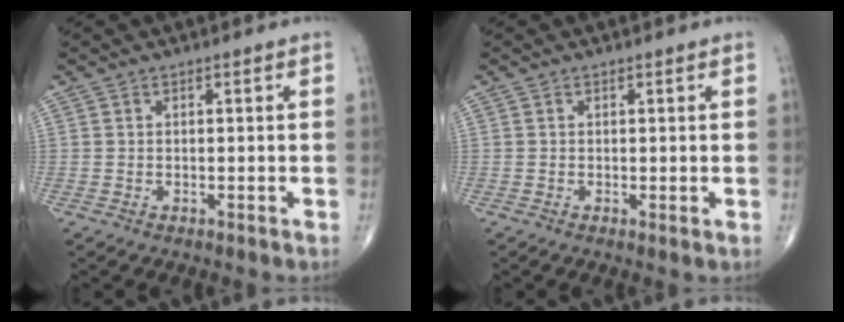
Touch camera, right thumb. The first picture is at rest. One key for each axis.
{"total": 0.6, "fx": 0.0, "fy": 0.1, "fz": 0.5, "tx": -0.015, "ty": -0.004, "tz": -0.001}